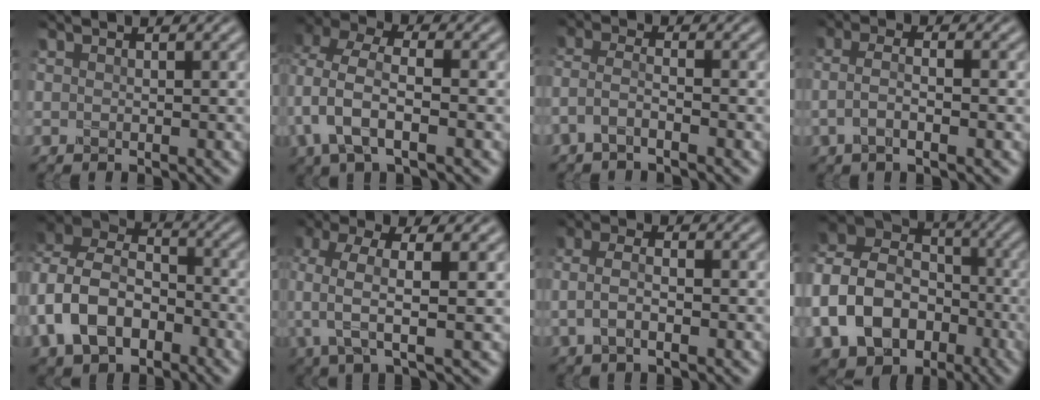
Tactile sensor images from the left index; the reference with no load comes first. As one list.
[{"total": 5.5, "force": [-0.8, 3.2, 4.4], "torque": [-0.104, 0.011, -0.021]}, {"total": 2.4, "force": [-1.8, 0.4, 1.5], "torque": [-0.039, 0.008, -0.046]}, {"total": 3.0, "force": [-0.6, 0.9, 2.7], "torque": [-0.051, 0.006, -0.017]}, {"total": 10.4, "force": [-3.2, 7.5, 6.4], "torque": [-0.143, -0.003, -0.072]}, {"total": 5.6, "force": [0.1, 1.7, 5.3], "torque": [-0.113, 0.004, 0.001]}, {"total": 2.9, "force": [-0.4, 1.2, 2.6], "torque": [-0.058, 0.004, -0.012]}, {"total": 11.4, "force": [-4.1, 8.8, 5.9], "torque": [-0.146, 0.000, -0.079]}]